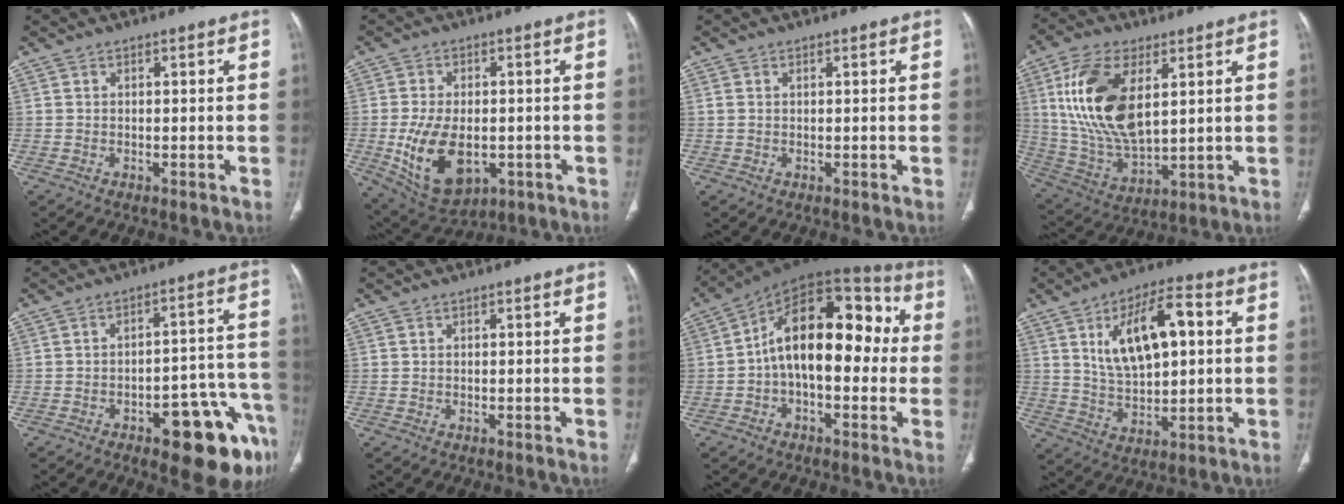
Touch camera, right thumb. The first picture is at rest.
{"total": 13.8, "force": [-3.0, 8.3, 10.5], "torque": [-0.174, -0.002, -0.029]}
{"total": 0.8, "force": [0.2, 0.5, 0.6], "torque": [-0.024, 0.010, 0.010]}
{"total": 18.8, "force": [5.3, 9.5, 15.3], "torque": [-0.296, -0.020, 0.108]}
{"total": 16.5, "force": [-8.8, 5.6, 12.8], "torque": [-0.095, 0.065, -0.106]}
{"total": 0.0}
{"total": 18.4, "force": [0.0, 10.2, 15.3], "torque": [-0.200, 0.054, -0.012]}
{"total": 14.9, "force": [3.8, 7.0, 12.6], "torque": [-0.195, 0.003, 0.069]}